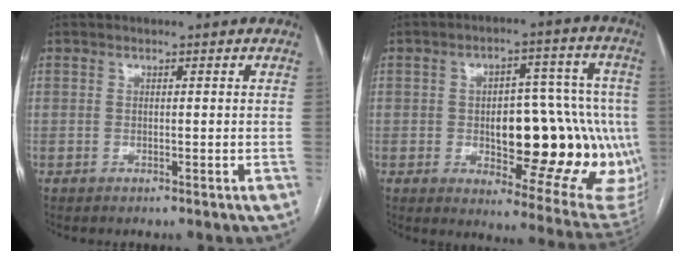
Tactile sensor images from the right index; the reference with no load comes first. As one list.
[{"total": 23.2, "force": [-2.7, 8.5, 21.3], "torque": [-0.195, 0.028, -0.004]}]